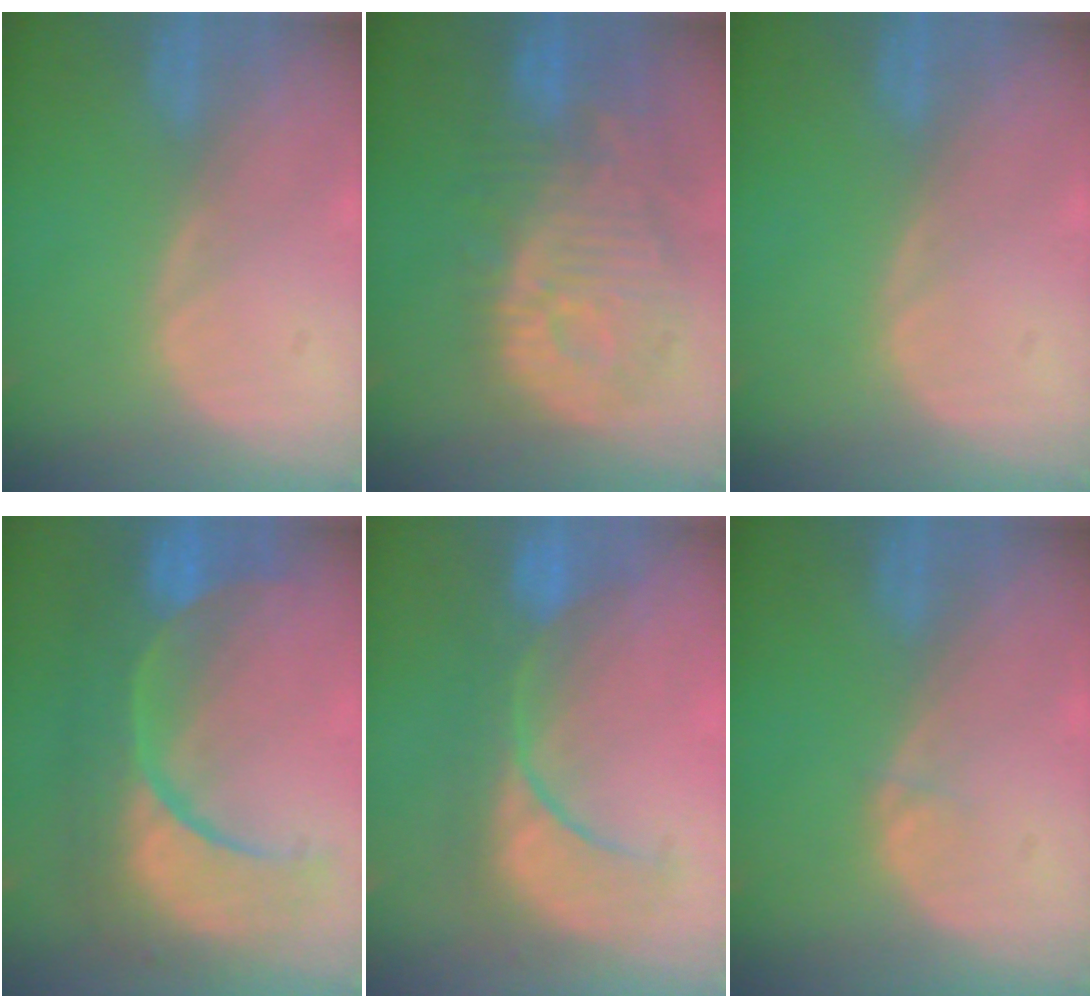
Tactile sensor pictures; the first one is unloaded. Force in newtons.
{"total": 12.2, "press": 11.0, "slide": 5.3}
{"total": 0.0}
{"total": 12.5, "press": 12.4, "slide": 1.3}
{"total": 8.8, "press": 8.8, "slide": 0.5}
{"total": 0.5, "press": 0.5, "slide": 0.1}